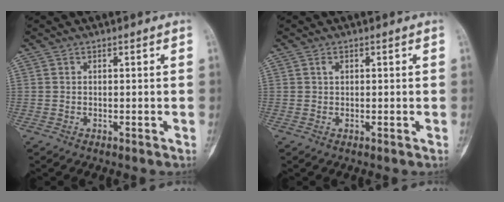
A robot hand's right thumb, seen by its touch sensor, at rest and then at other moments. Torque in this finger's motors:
{"motor_torque": [-0.24, 0.50, 0.01, 0.17, -0.09]}